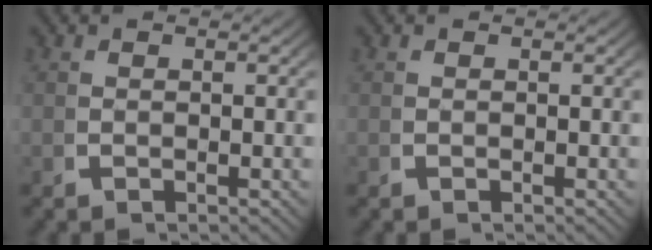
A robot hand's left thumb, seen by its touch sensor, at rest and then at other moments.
{"total": 0.0}